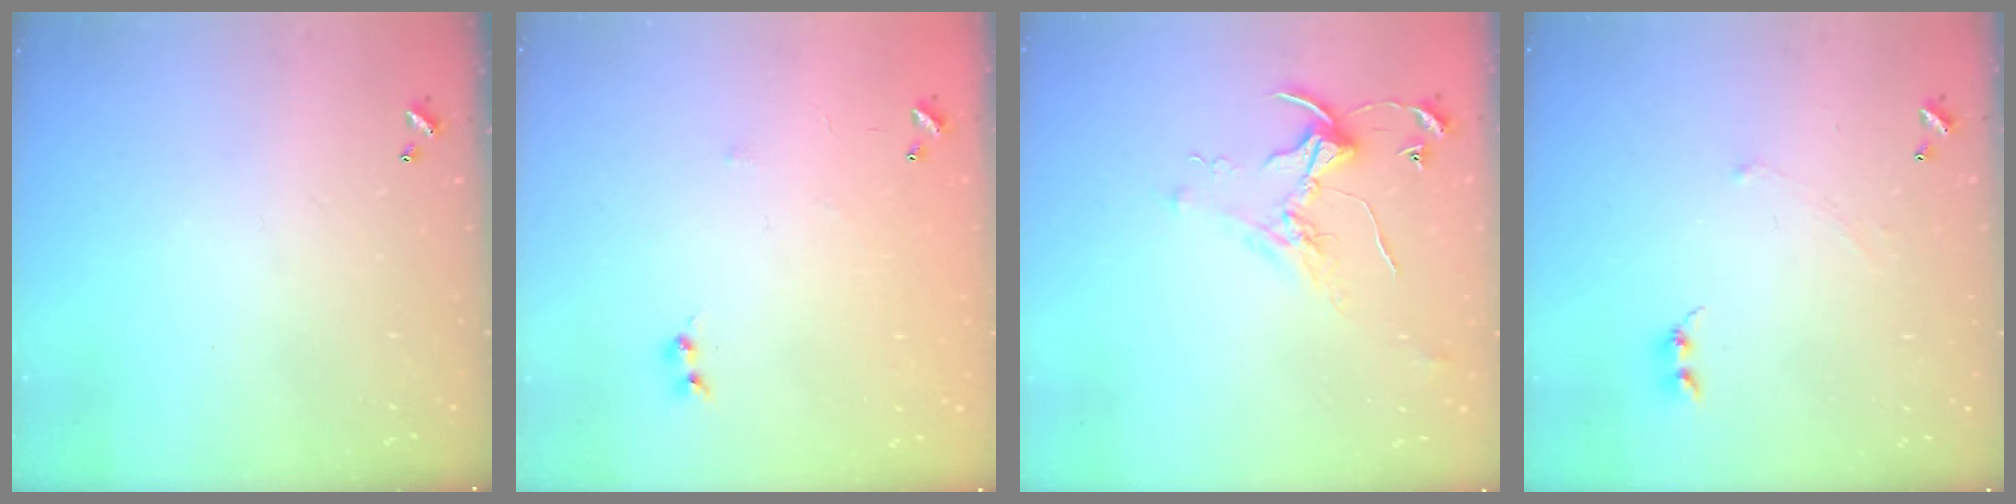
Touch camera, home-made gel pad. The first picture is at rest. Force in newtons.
{"total": 5.9, "press": 5.9, "slide": 0.7}
{"total": 2.1, "press": 2.1, "slide": 0.1}
{"total": 0.6, "press": 0.3, "slide": 0.5}